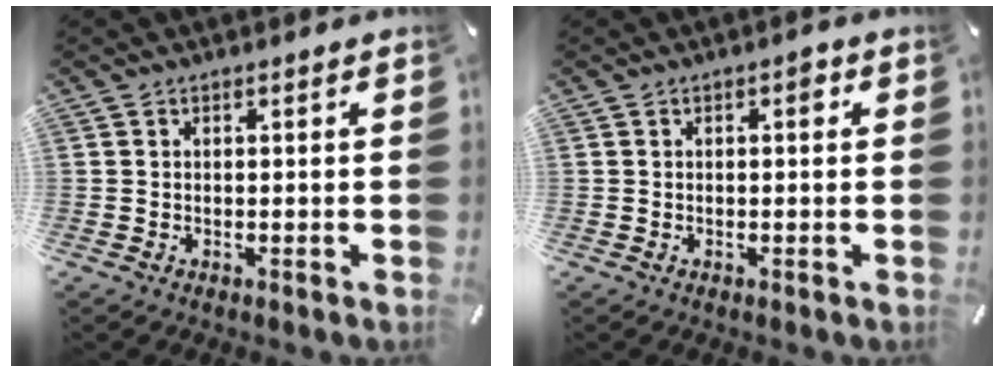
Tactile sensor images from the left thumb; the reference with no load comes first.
{"total": 1.8, "force": [0.2, 0.9, 1.6], "torque": [-0.017, 0.002, -0.003]}